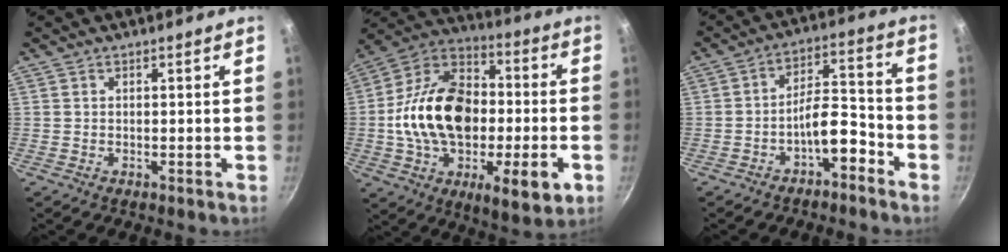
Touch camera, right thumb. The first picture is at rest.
{"total": 28.3, "force": [-2.6, 16.2, 23.0], "torque": [-0.373, 0.023, -0.053]}
{"total": 8.0, "force": [-4.5, 3.3, 5.7], "torque": [-0.072, 0.062, -0.069]}